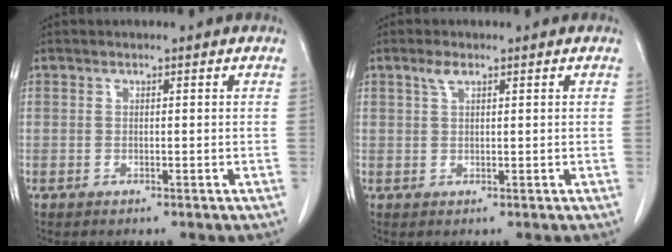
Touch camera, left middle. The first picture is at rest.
{"total": 1.8, "force": [1.1, 0.6, 1.3], "torque": [-0.030, 0.007, 0.024]}